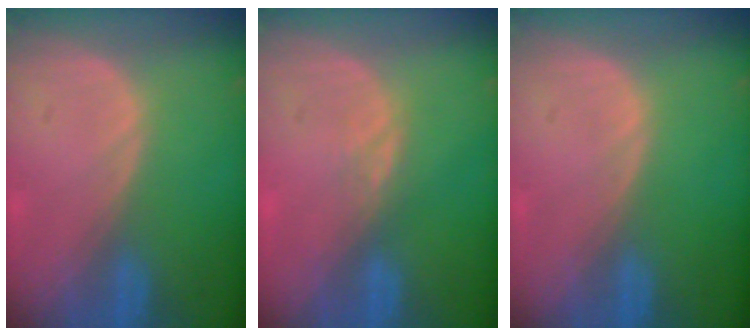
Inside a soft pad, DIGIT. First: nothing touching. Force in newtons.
{"total": 1.4, "press": 1.4, "slide": 0.3}
{"total": 0.0}